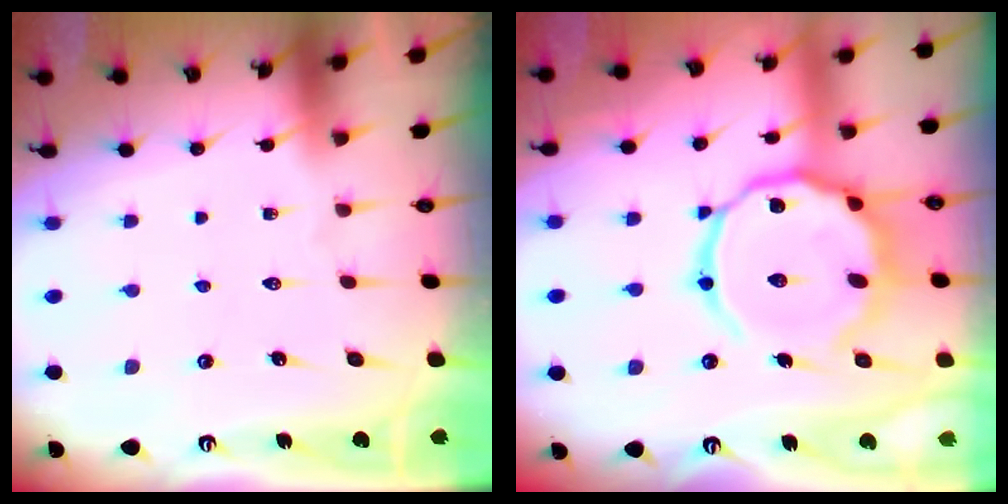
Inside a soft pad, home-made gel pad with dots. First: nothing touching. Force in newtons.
{"total": 16.6, "press": 16.5, "slide": 1.6}